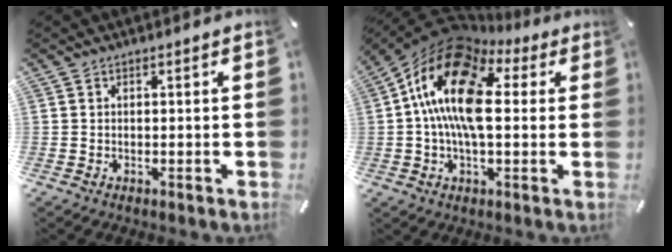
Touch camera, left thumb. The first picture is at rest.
{"total": 18.1, "force": [2.7, 10.4, 14.6], "torque": [-0.290, -0.013, 0.038]}